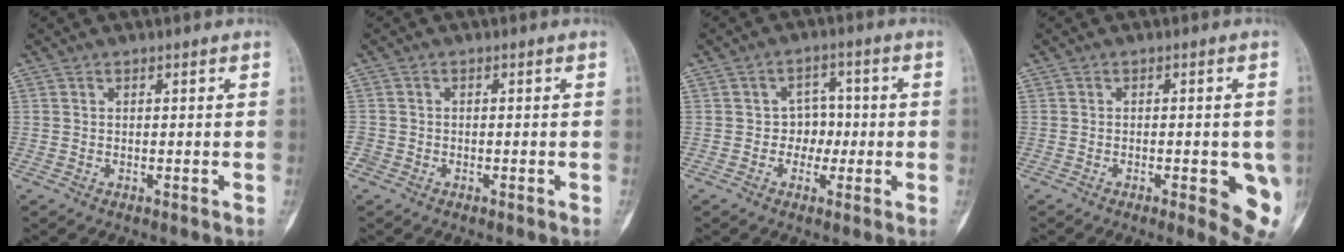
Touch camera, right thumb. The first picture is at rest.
{"total": 2.0, "force": [-1.1, 1.6, 0.1], "torque": [0.007, 0.008, -0.027]}
{"total": 5.1, "force": [-0.9, 4.4, 2.6], "torque": [0.008, 0.018, -0.022]}
{"total": 9.5, "force": [-2.5, 3.2, 8.6], "torque": [-0.085, -0.010, -0.025]}